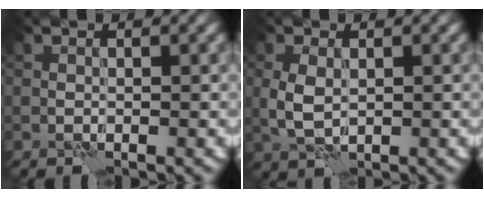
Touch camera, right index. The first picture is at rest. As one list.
[{"total": 2.6, "force": [0.3, 1.6, 2.0], "torque": [-0.050, 0.003, 0.008]}]